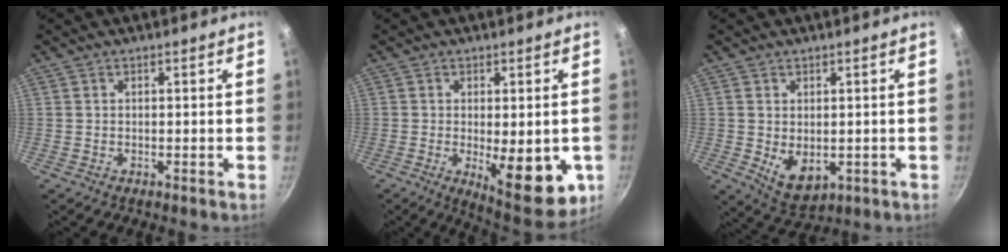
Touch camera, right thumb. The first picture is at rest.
{"total": 14.4, "force": [-3.0, 5.7, 12.8], "torque": [-0.142, -0.014, -0.027]}
{"total": 6.6, "force": [-0.5, 4.4, 4.9], "torque": [-0.072, -0.017, 0.008]}